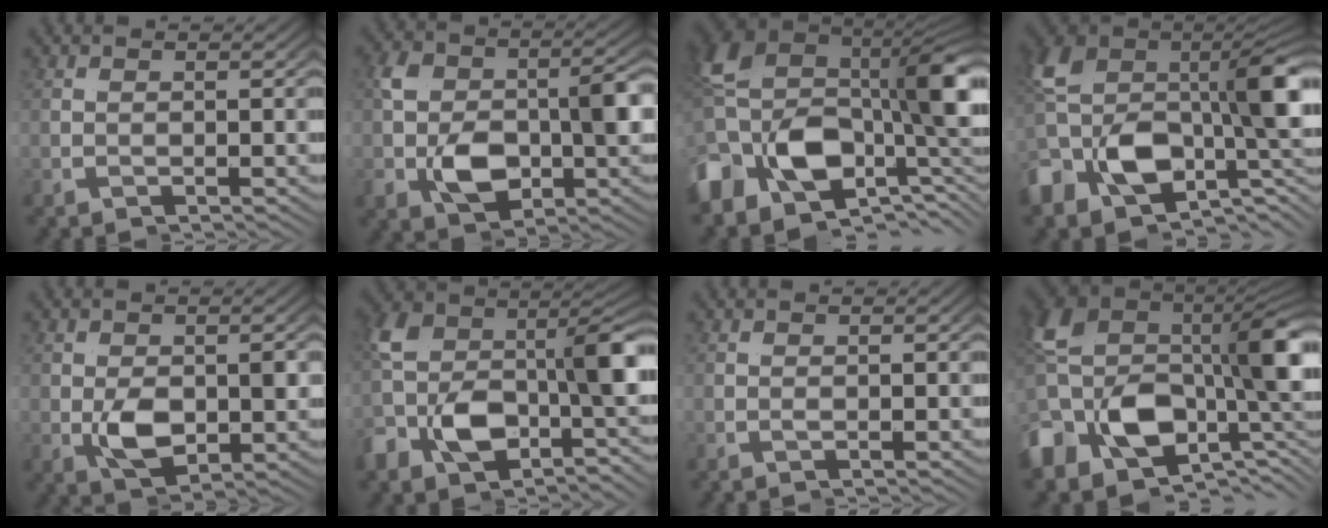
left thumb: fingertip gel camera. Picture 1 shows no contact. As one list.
[{"total": 7.9, "force": [-0.4, 5.3, 5.9], "torque": [-0.114, -0.015, 0.000]}, {"total": 19.8, "force": [-0.8, 11.4, 16.2], "torque": [-0.336, -0.026, 0.009]}, {"total": 15.8, "force": [-1.5, 8.5, 13.2], "torque": [-0.282, -0.010, -0.009]}, {"total": 4.8, "force": [-0.3, 2.9, 3.9], "torque": [-0.082, -0.012, 0.002]}, {"total": 9.7, "force": [-3.2, 5.6, 7.2], "torque": [-0.161, -0.011, -0.034]}, {"total": 0.5, "force": [0.3, -0.2, 0.4], "torque": [-0.003, 0.004, 0.003]}, {"total": 17.8, "force": [-1.8, 9.6, 14.8], "torque": [-0.313, -0.013, -0.009]}]